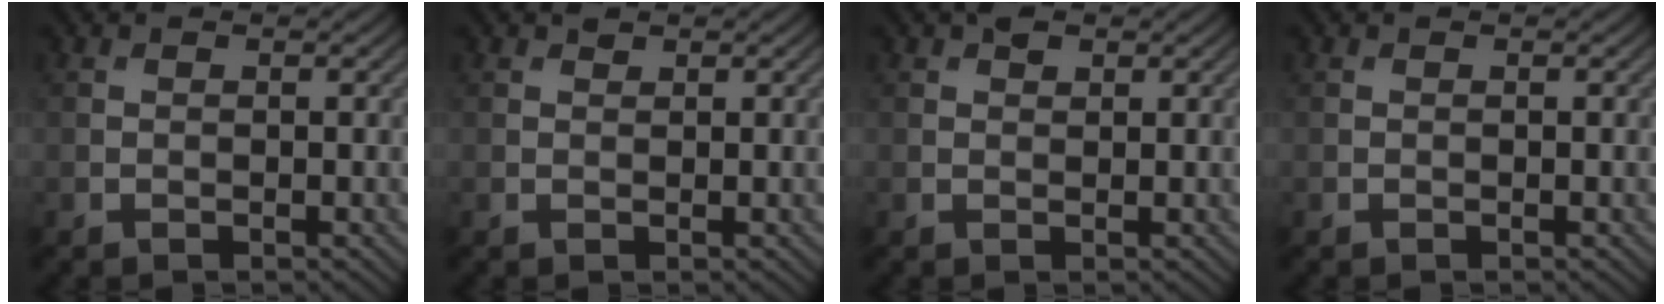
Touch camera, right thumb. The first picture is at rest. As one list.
[{"total": 0.6, "force": [0.5, 0.3, 0.1], "torque": [-0.001, -0.002, 0.011]}, {"total": 1.3, "force": [0.8, 0.8, 0.6], "torque": [-0.010, 0.001, 0.014]}, {"total": 0.0}]